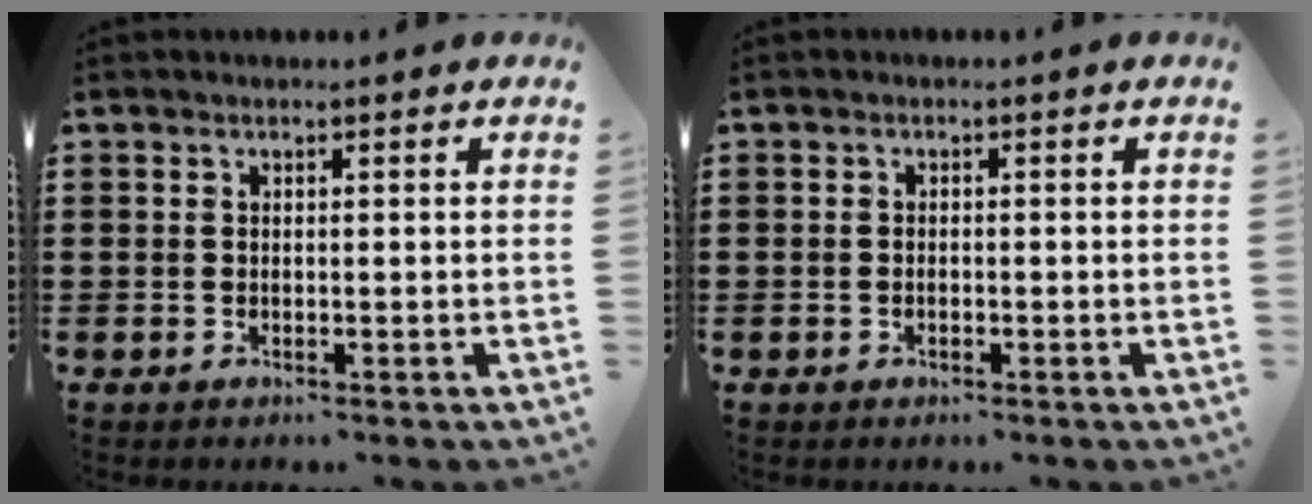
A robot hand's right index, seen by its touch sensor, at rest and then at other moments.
{"total": 0.6, "force": [-0.4, 0.2, 0.4], "torque": [-0.009, -0.004, -0.006]}